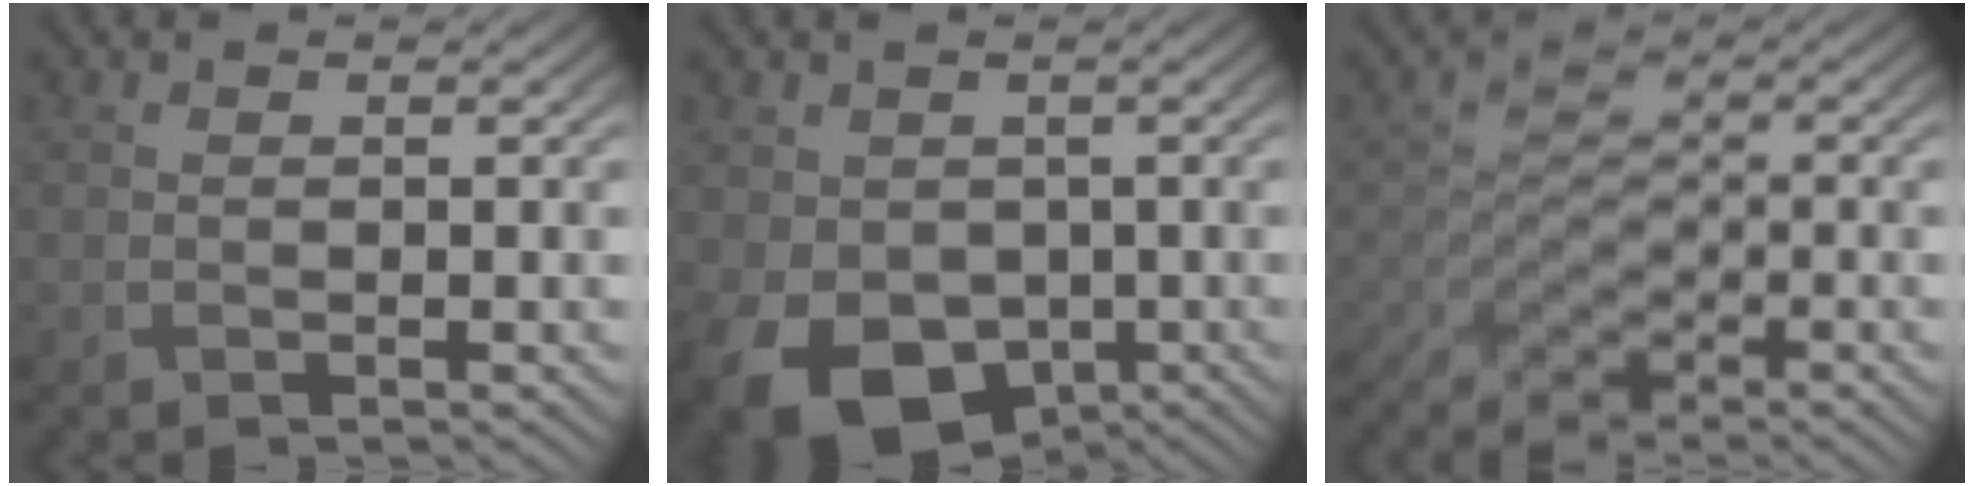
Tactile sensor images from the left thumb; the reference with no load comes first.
{"total": 11.7, "force": [-4.1, 8.8, 6.6], "torque": [-0.140, -0.050, -0.055]}
{"total": 2.7, "force": [-2.5, 1.1, -0.1], "torque": [0.005, 0.003, -0.054]}